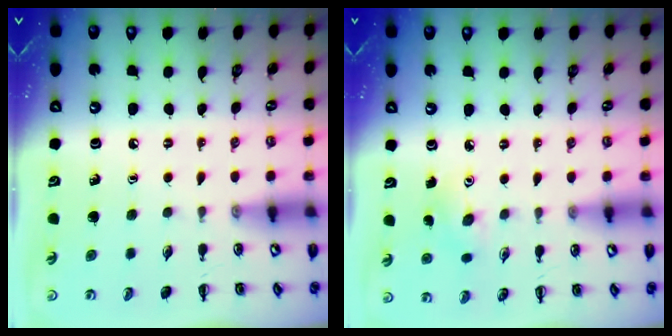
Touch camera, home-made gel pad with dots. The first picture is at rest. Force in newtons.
{"total": 4.7, "press": 4.5, "slide": 1.1}